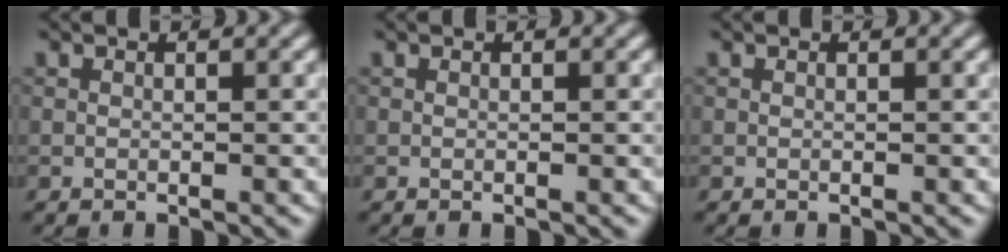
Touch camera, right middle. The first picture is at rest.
{"total": 0.0}
{"total": 0.0}